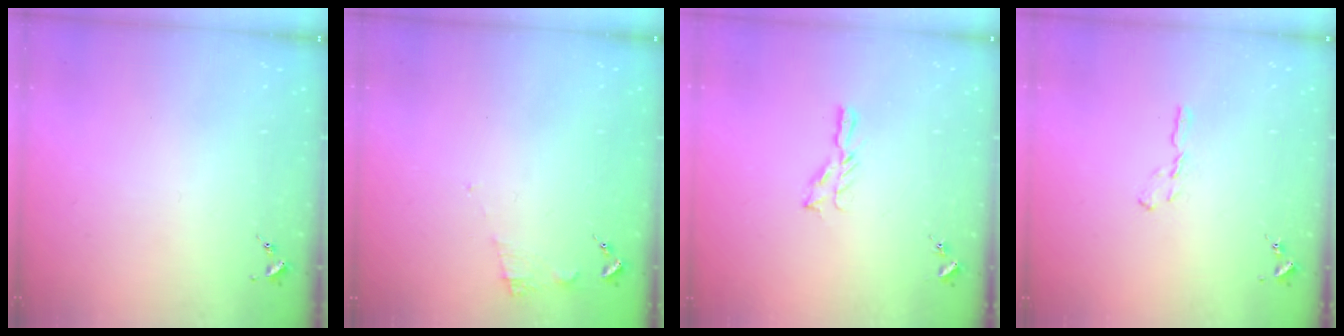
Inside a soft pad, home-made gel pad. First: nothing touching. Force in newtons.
{"total": 6.7, "press": 6.7, "slide": 0.5}
{"total": 5.1, "press": 5.1, "slide": 0.5}
{"total": 3.9, "press": 3.9, "slide": 0.4}